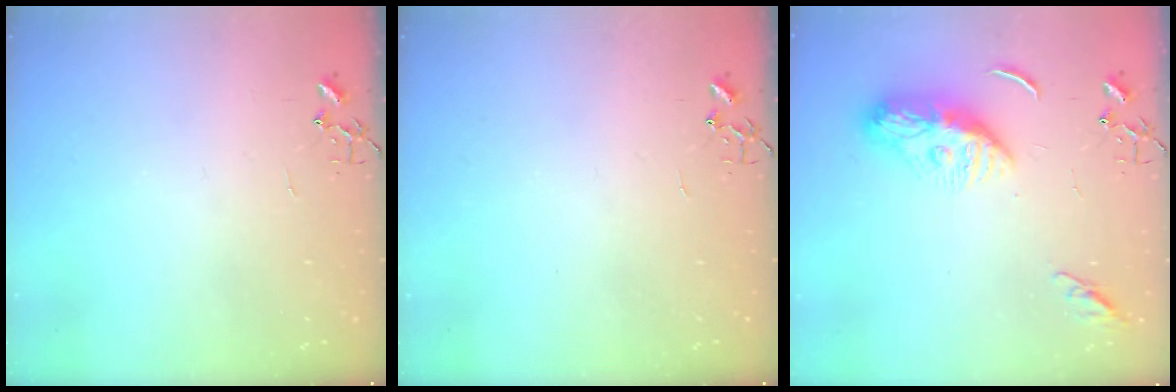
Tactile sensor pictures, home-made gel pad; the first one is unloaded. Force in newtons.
{"total": 0.0}
{"total": 10.8, "press": 10.7, "slide": 1.0}